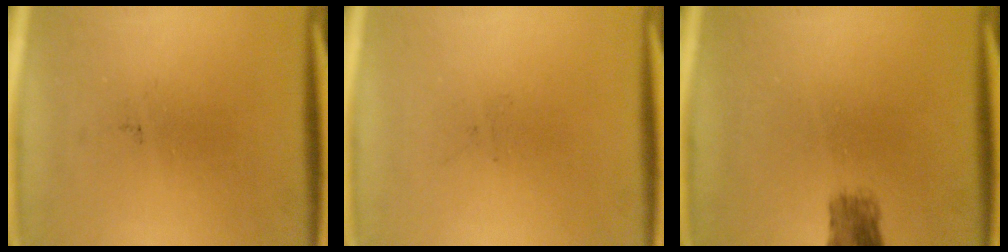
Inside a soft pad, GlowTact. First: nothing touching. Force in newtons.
{"total": 0.0}
{"total": 2.9}